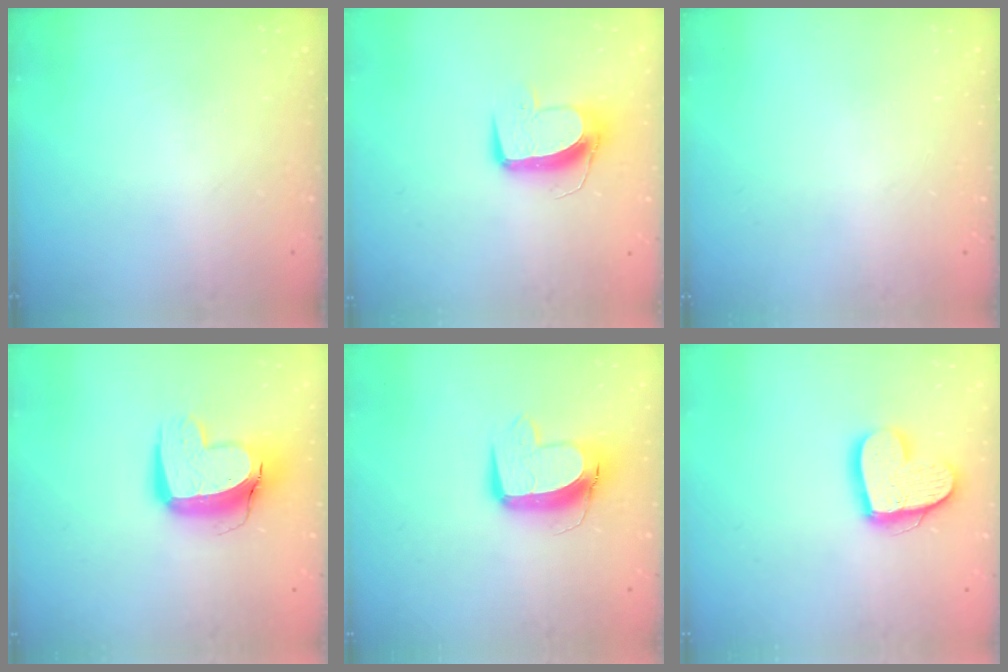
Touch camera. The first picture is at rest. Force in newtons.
{"total": 10.0, "press": 9.9, "slide": 0.9}
{"total": 0.0}
{"total": 14.0, "press": 14.0, "slide": 1.5}
{"total": 12.1, "press": 12.0, "slide": 1.4}
{"total": 14.6, "press": 14.6, "slide": 1.3}